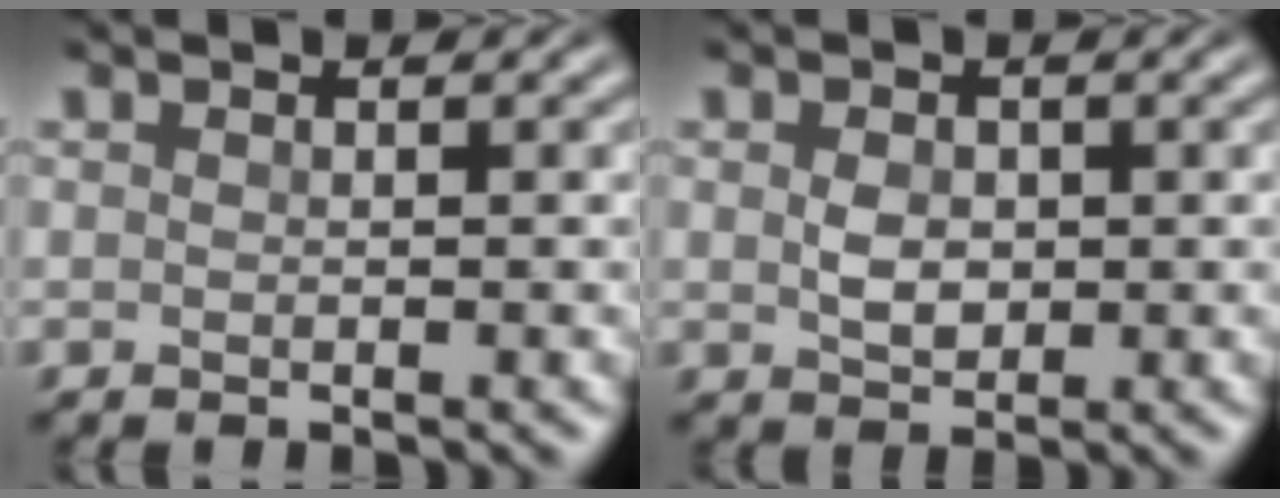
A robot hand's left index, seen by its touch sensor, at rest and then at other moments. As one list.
[{"total": 2.1, "force": [0.1, 1.5, 1.4], "torque": [-0.030, -0.001, 0.003]}]